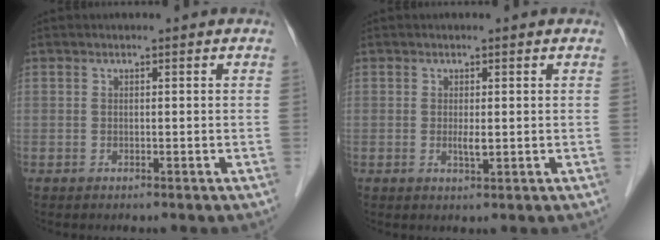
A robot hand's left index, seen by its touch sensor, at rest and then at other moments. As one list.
[{"total": 1.6, "force": [0.0, 0.3, 1.5], "torque": [-0.032, -0.003, 0.003]}]